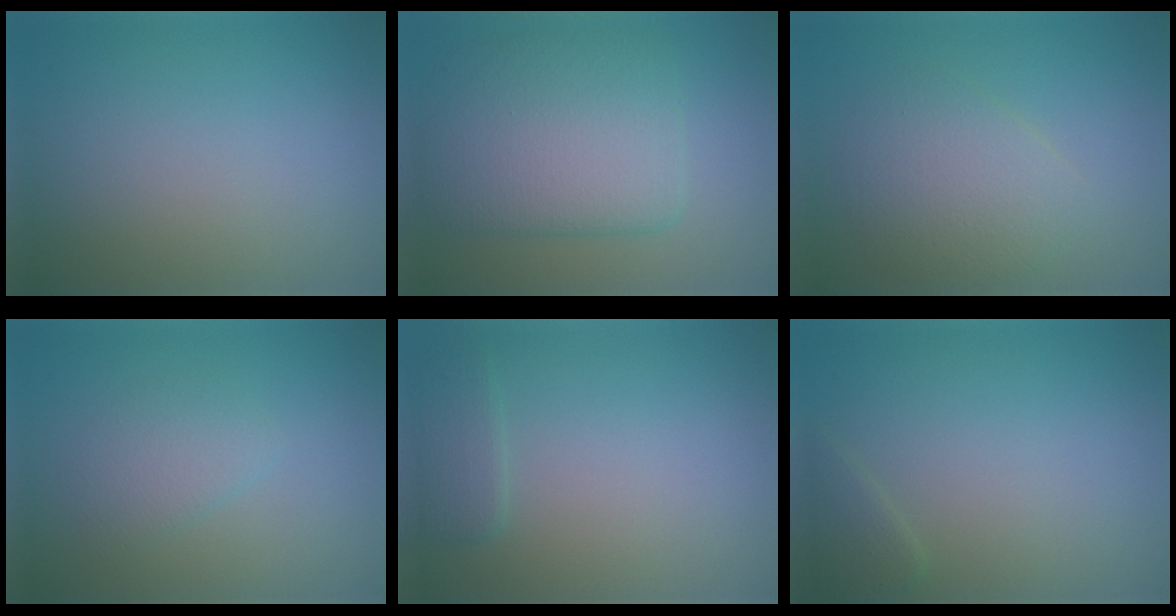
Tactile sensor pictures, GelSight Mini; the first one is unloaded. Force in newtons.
{"total": 7.5, "press": 7.5, "slide": 0.4}
{"total": 3.7, "press": 3.7, "slide": 0.2}
{"total": 2.0, "press": 2.0, "slide": 0.1}
{"total": 1.8, "press": 1.8, "slide": 0.1}
{"total": 1.4, "press": 1.4, "slide": 0.1}